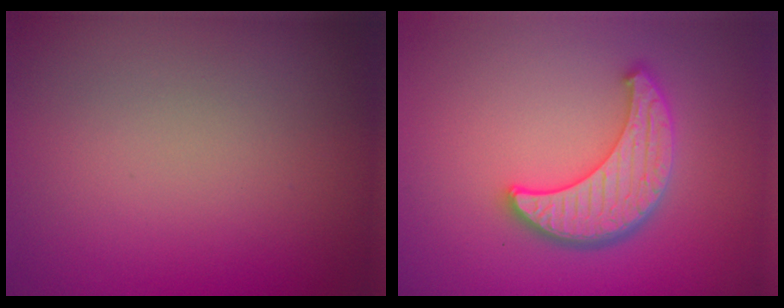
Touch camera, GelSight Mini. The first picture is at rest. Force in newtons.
{"total": 4.6, "press": 4.0, "slide": 2.4}